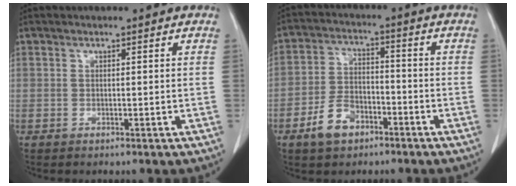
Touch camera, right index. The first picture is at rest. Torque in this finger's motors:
{"motor_torque": [-0.03, 0.02, -0.20, -0.10]}